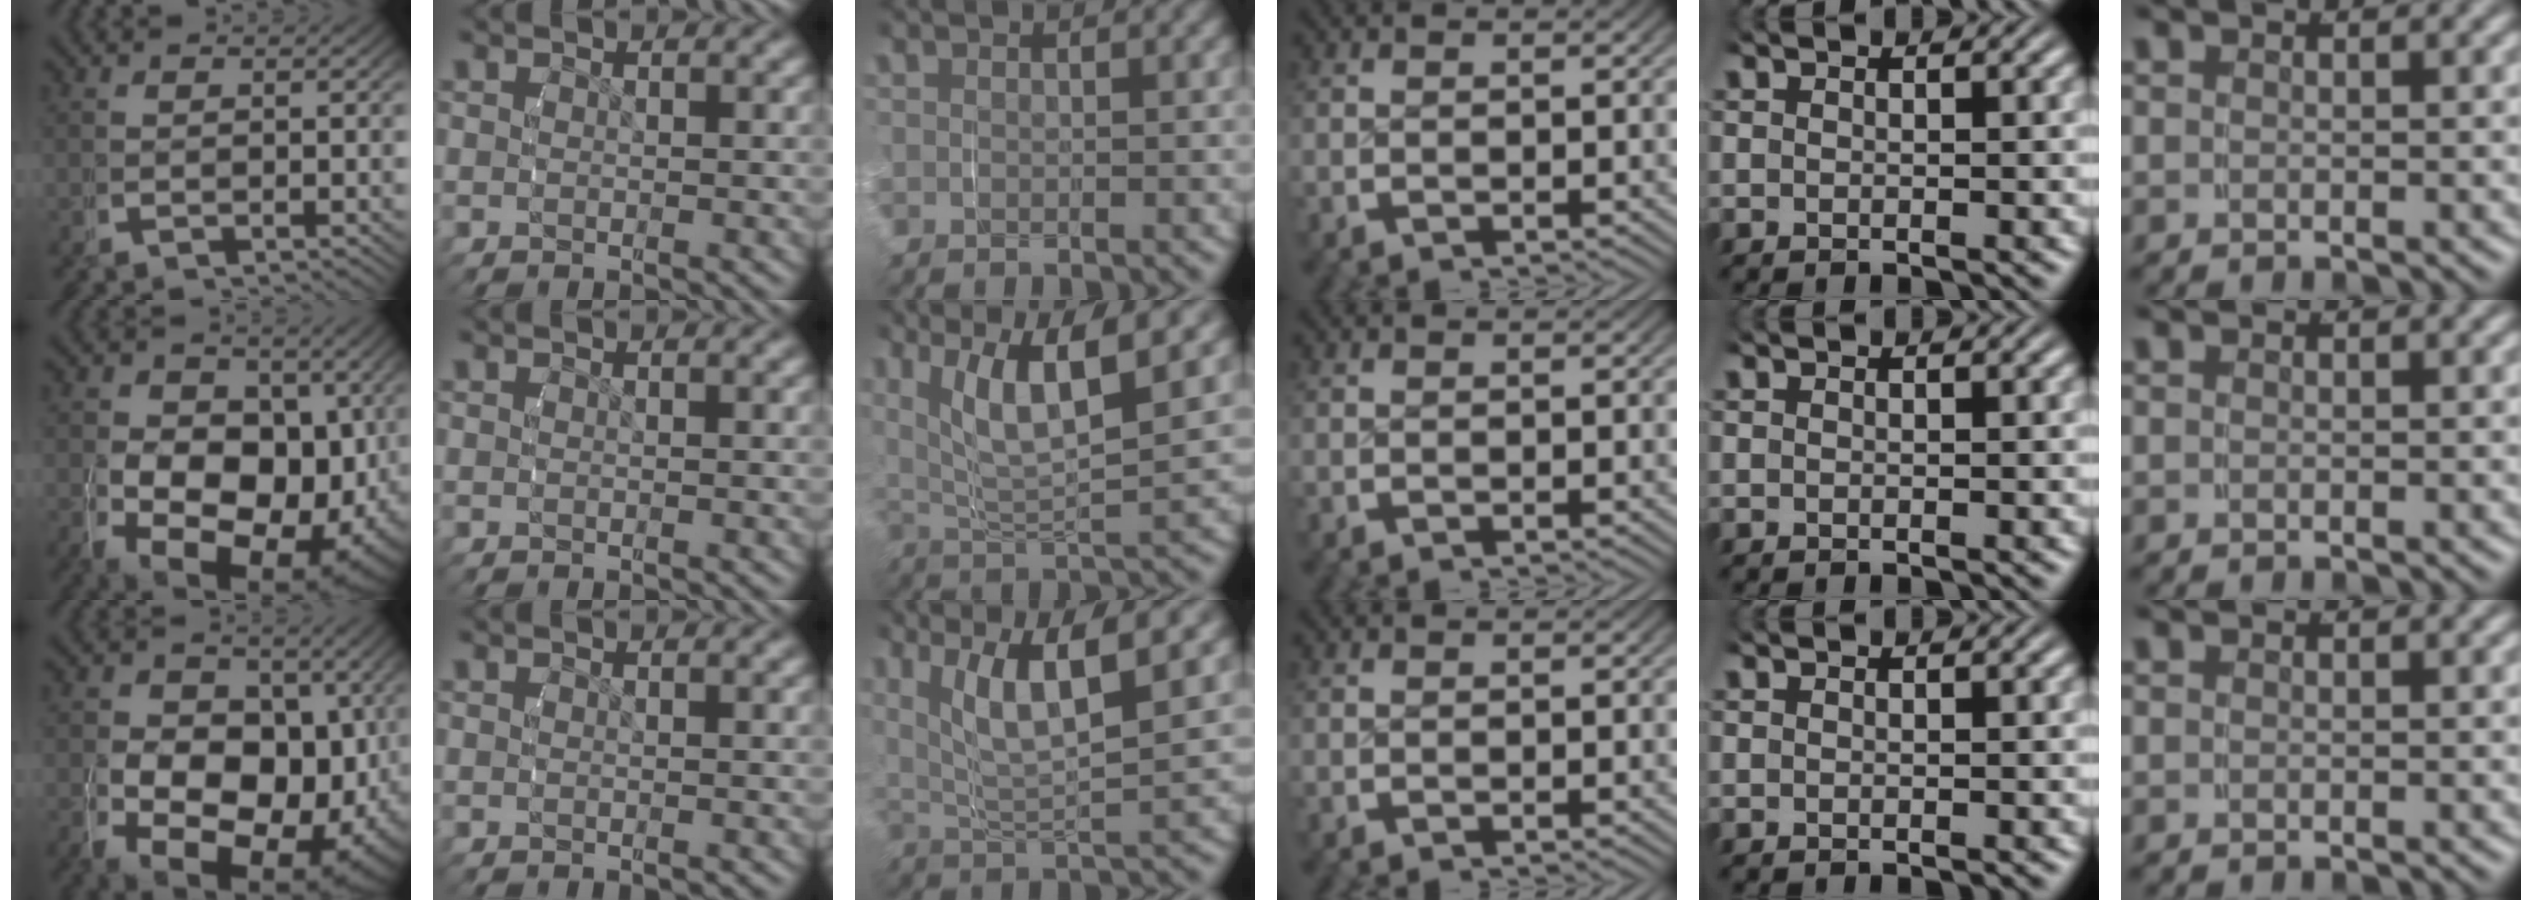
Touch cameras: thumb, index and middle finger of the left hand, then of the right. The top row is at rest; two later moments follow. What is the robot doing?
{"motion": "grasp_and_lifting", "object": "water bottle"}